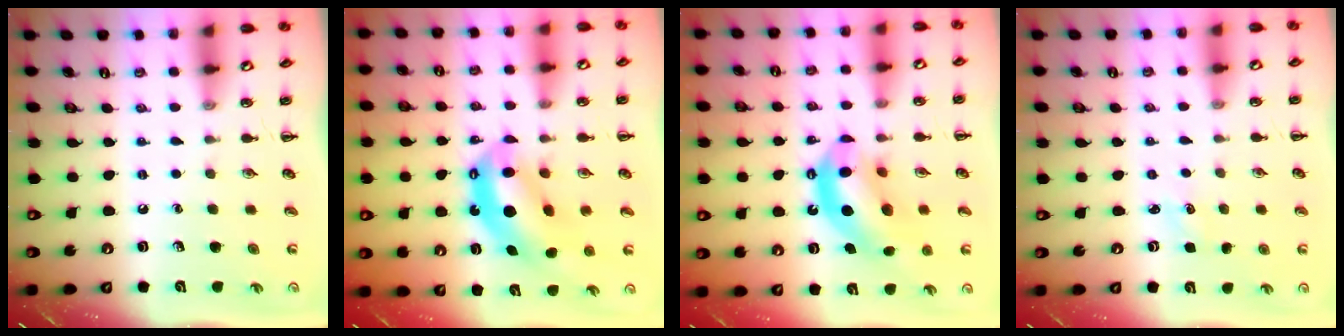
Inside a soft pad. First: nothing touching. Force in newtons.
{"total": 12.6, "press": 12.2, "slide": 3.3}
{"total": 14.4, "press": 13.8, "slide": 4.2}
{"total": 1.4, "press": 1.3, "slide": 0.4}